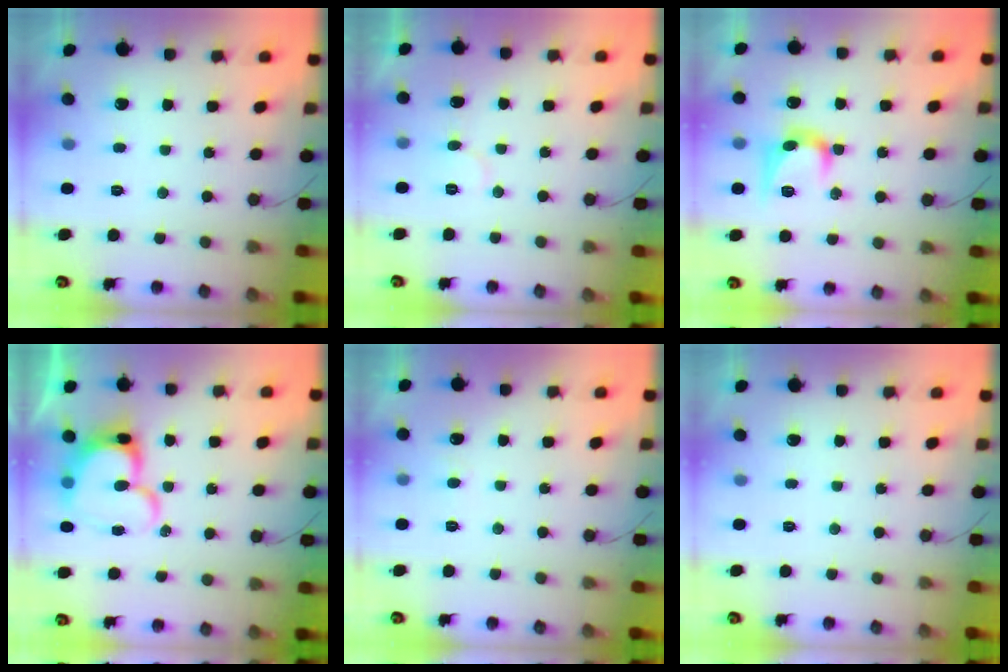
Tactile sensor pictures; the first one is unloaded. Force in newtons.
{"total": 5.2, "press": 5.2, "slide": 0.5}
{"total": 10.7, "press": 10.7, "slide": 0.6}
{"total": 16.5, "press": 16.5, "slide": 1.1}
{"total": 3.9, "press": 3.9, "slide": 0.5}
{"total": 0.0}